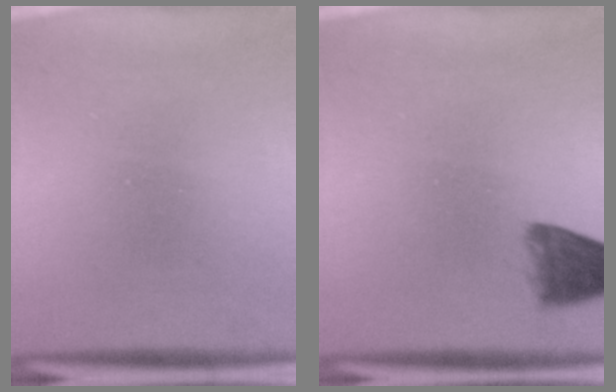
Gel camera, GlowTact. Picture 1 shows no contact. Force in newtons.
{"total": 4.6}